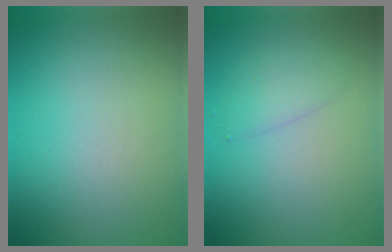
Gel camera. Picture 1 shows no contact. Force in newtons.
{"total": 1.5, "press": 1.5, "slide": 0.1}